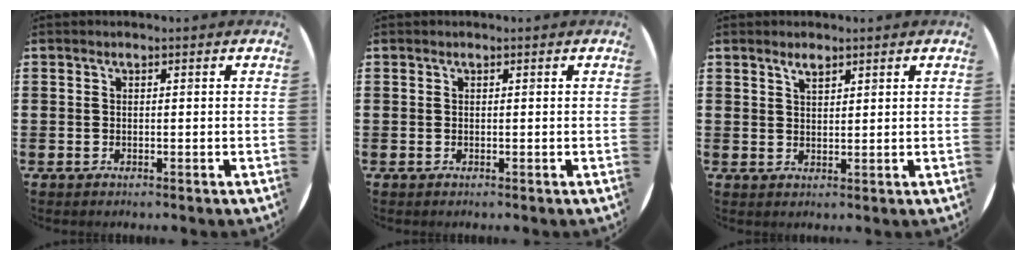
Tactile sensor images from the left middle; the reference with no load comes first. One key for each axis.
{"total": 0.0}
{"total": 1.8, "fx": 1.5, "fy": 0.6, "fz": 0.8, "tx": -0.018, "ty": 0.002, "tz": 0.028}